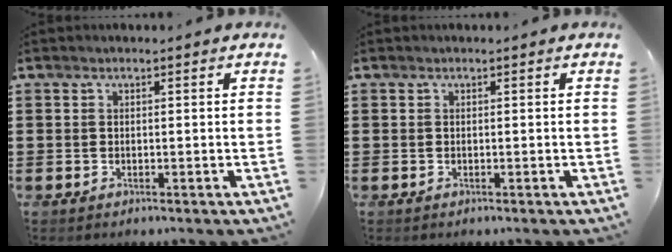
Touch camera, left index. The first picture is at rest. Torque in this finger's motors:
{"motor_torque": [0.07, -0.04, 0.00, 0.01]}